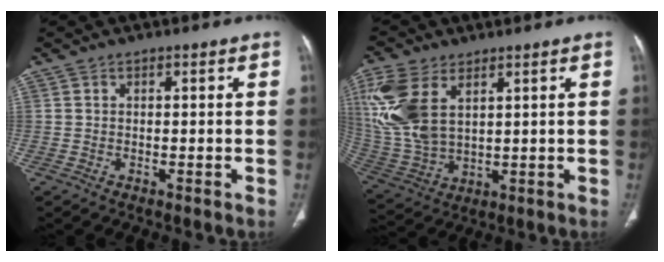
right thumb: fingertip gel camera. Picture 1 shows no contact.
{"total": 15.4, "force": [5.9, 8.8, 11.2], "torque": [-0.259, -0.014, 0.131]}